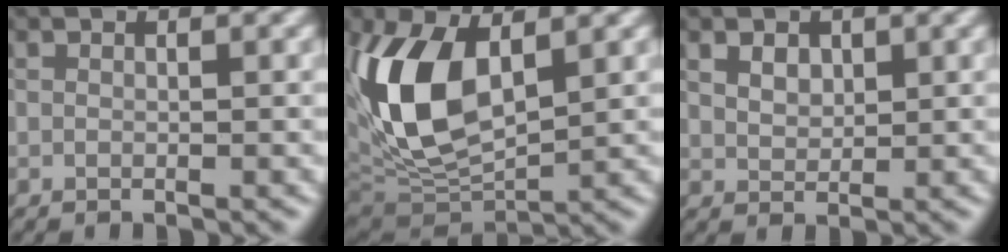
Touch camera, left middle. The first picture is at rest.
{"total": 9.7, "force": [1.3, 5.0, 8.2], "torque": [-0.188, 0.005, 0.025]}
{"total": 1.0, "force": [0.4, 0.8, 0.4], "torque": [-0.015, 0.003, 0.022]}